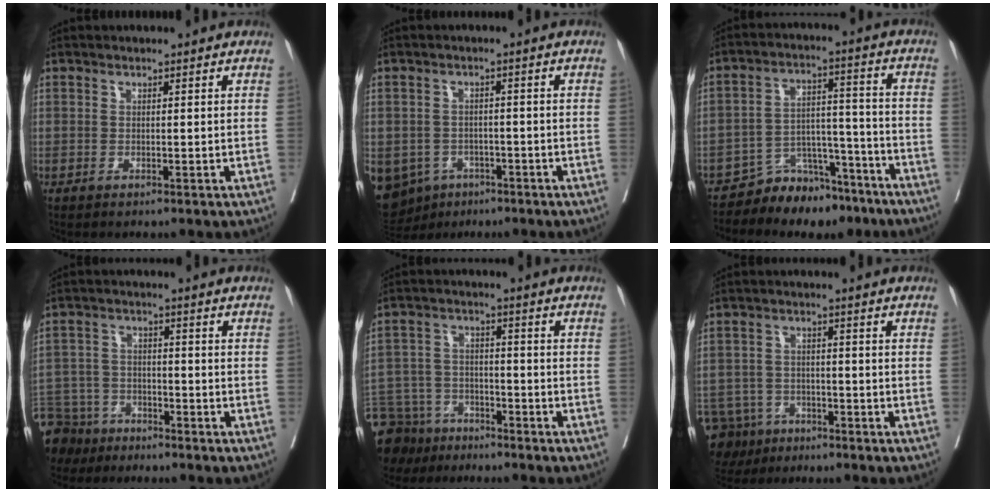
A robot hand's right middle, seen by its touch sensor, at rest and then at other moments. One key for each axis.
{"total": 13.2, "fx": -6.6, "fy": 10.6, "fz": 4.1, "tx": -0.126, "ty": 0.000, "tz": -0.084}
{"total": 9.7, "fx": -8.2, "fy": 4.7, "fz": 2.1, "tx": -0.019, "ty": 0.051, "tz": -0.132}
{"total": 12.2, "fx": -9.6, "fy": 7.1, "fz": 2.6, "tx": -0.081, "ty": 0.000, "tz": -0.164}
{"total": 15.1, "fx": -11.8, "fy": 8.5, "fz": 4.2, "tx": -0.115, "ty": 0.007, "tz": -0.187}
{"total": 9.8, "fx": -6.7, "fy": 6.8, "fz": 2.2, "tx": -0.056, "ty": -0.001, "tz": -0.107}